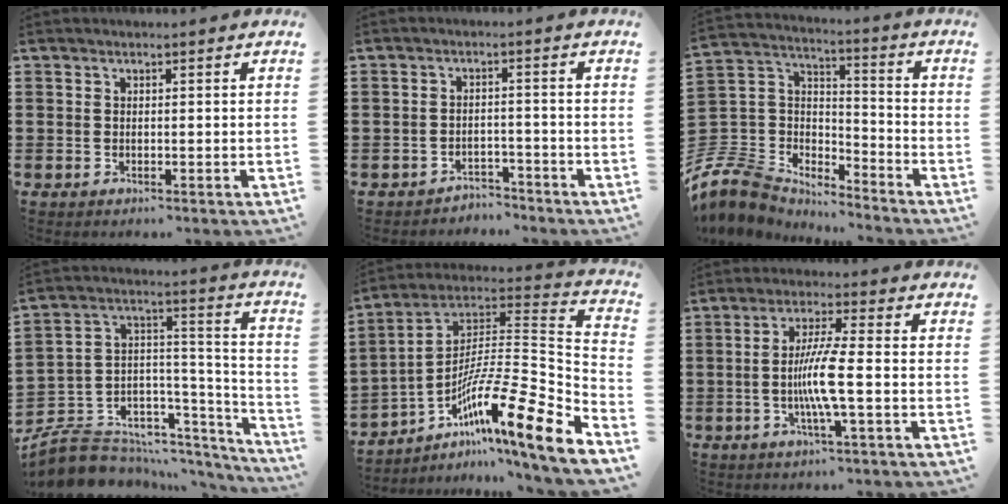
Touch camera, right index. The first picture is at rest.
{"total": 2.9, "force": [-2.8, 0.6, -0.1], "torque": [-0.006, 0.002, -0.061]}
{"total": 8.7, "force": [-7.3, 4.4, 1.7], "torque": [-0.086, -0.006, -0.152]}
{"total": 7.0, "force": [-5.6, 4.1, 0.9], "torque": [-0.035, -0.011, -0.100]}
{"total": 14.3, "force": [-7.8, 1.3, 11.9], "torque": [-0.190, -0.022, -0.148]}
{"total": 7.3, "force": [-1.4, 0.3, 7.1], "torque": [-0.145, -0.014, -0.035]}